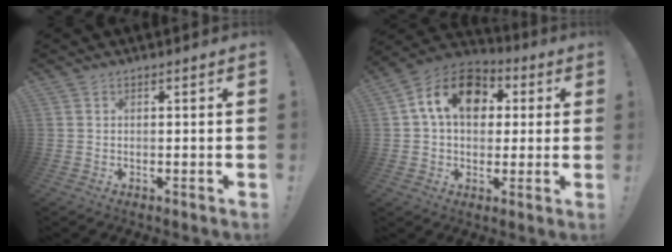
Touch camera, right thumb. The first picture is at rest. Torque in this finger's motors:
{"motor_torque": [1.00, 1.13, 0.59, -0.40, 0.07]}